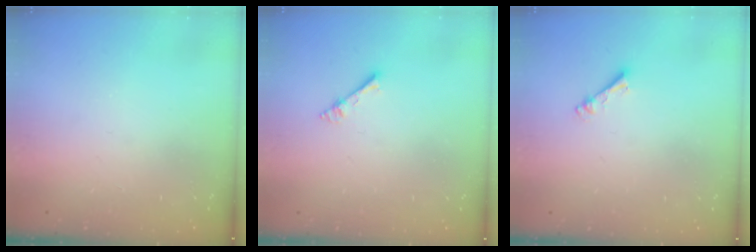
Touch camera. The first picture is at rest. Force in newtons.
{"total": 4.9, "press": 4.9, "slide": 0.6}
{"total": 2.7, "press": 2.7, "slide": 0.4}